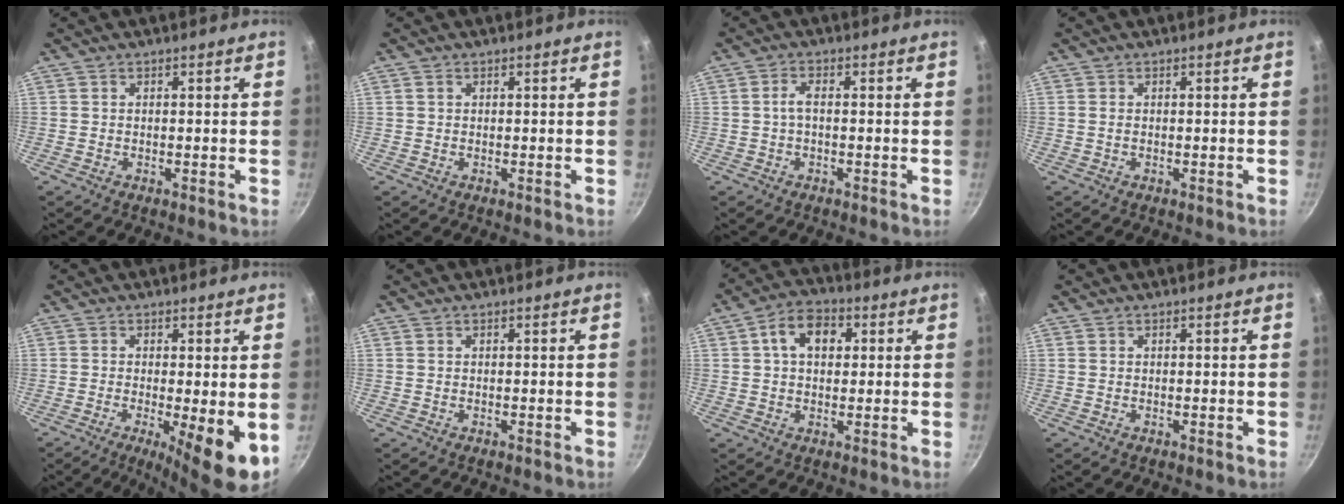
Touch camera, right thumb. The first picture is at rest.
{"total": 0.5, "force": [0.2, 0.4, 0.2], "torque": [-0.003, 0.002, 0.002]}
{"total": 2.3, "force": [-0.3, 1.0, 2.1], "torque": [-0.048, 0.012, -0.008]}
{"total": 0.7, "force": [0.0, 0.5, 0.4], "torque": [-0.008, 0.002, -0.001]}
{"total": 8.6, "force": [-1.8, 1.7, 8.3], "torque": [-0.121, -0.011, -0.021]}
{"total": 0.0}
{"total": 8.3, "force": [2.1, 5.7, 5.7], "torque": [-0.071, 0.012, 0.023]}
{"total": 0.0}